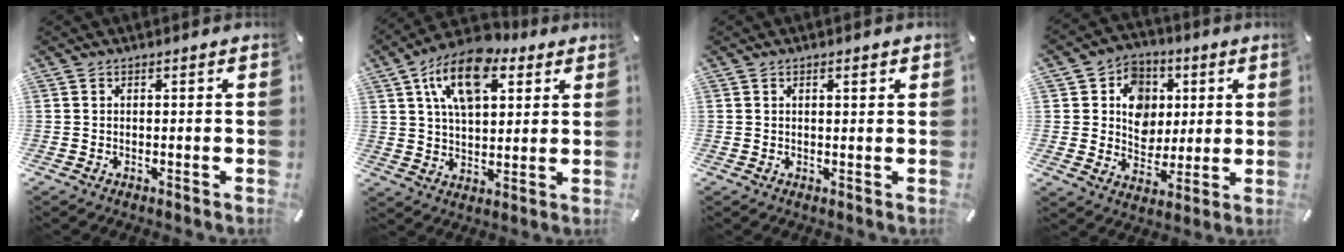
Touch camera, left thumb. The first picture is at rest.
{"total": 15.2, "force": [7.2, 8.5, 10.3], "torque": [-0.176, -0.012, 0.127]}
{"total": 1.5, "force": [0.7, 0.4, 1.2], "torque": [-0.025, 0.001, 0.012]}
{"total": 10.9, "force": [2.3, 10.0, 3.6], "torque": [-0.055, -0.011, 0.045]}